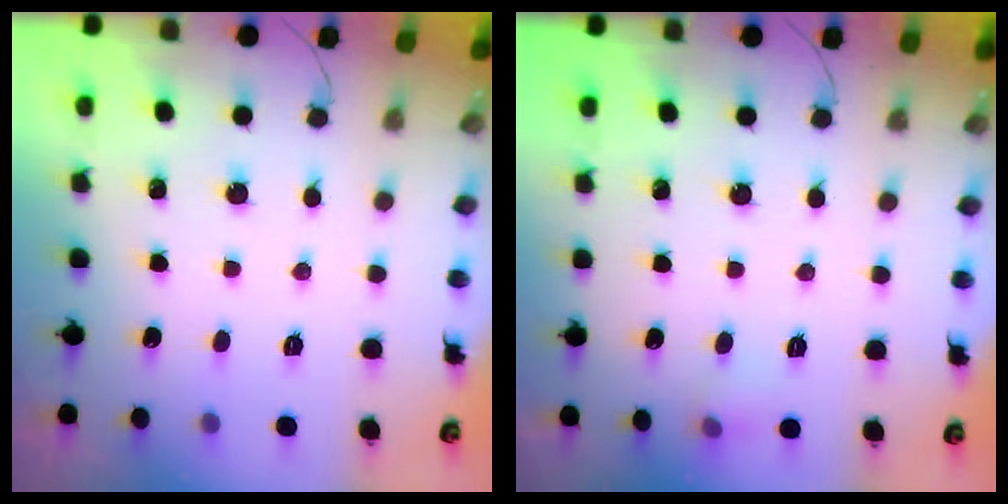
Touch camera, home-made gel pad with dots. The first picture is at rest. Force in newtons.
{"total": 5.1, "press": 4.8, "slide": 1.6}